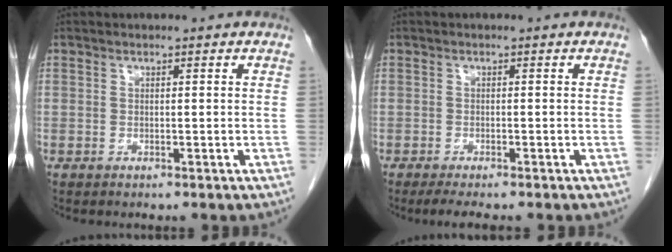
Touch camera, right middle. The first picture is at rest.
{"total": 4.3, "force": [-3.5, 0.4, 2.5], "torque": [-0.036, -0.011, -0.049]}